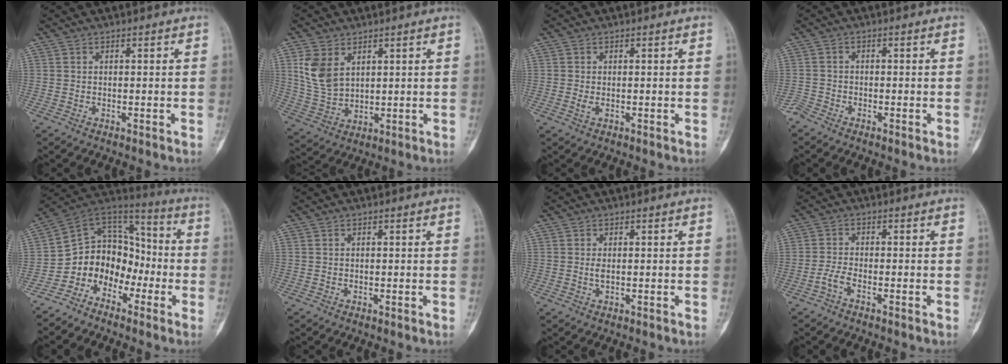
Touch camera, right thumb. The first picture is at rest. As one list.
[{"total": 8.5, "force": [3.4, 5.7, 5.3], "torque": [-0.099, -0.011, 0.083]}, {"total": 1.1, "force": [-0.1, 0.6, 0.9], "torque": [-0.019, -0.003, -0.003]}, {"total": 2.0, "force": [-1.9, 0.5, -0.1], "torque": [0.007, -0.003, -0.044]}, {"total": 12.4, "force": [-6.0, 9.7, 5.0], "torque": [-0.036, 0.103, -0.119]}, {"total": 0.0}, {"total": 0.8, "force": [0.0, 0.3, 0.8], "torque": [-0.019, -0.002, 0.001]}, {"total": 2.2, "force": [-1.5, 0.4, 1.6], "torque": [-0.040, 0.008, -0.034]}]